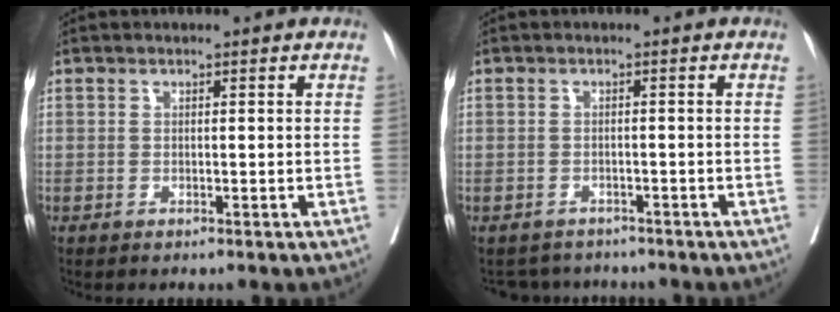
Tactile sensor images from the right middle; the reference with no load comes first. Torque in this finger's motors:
{"motor_torque": [-0.03, -0.04, -0.02, 0.00]}